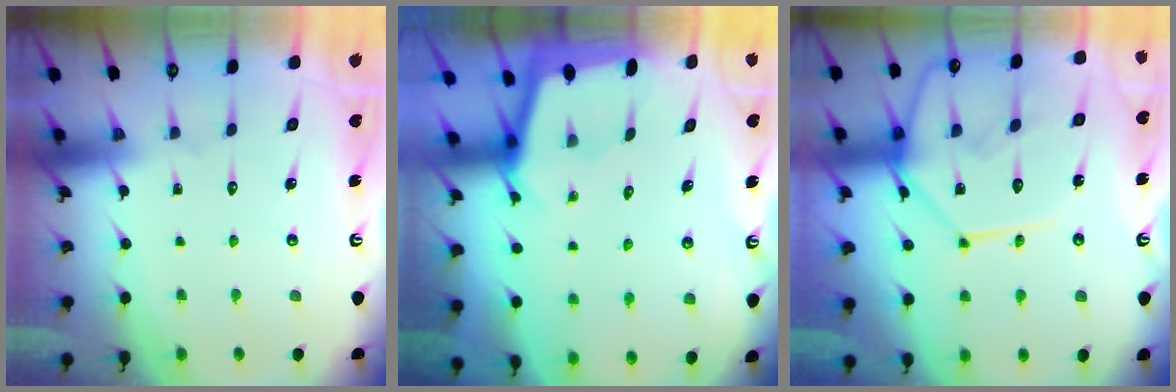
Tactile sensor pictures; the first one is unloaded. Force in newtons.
{"total": 1.5, "press": 1.5, "slide": 0.2}
{"total": 16.6, "press": 16.5, "slide": 2.2}